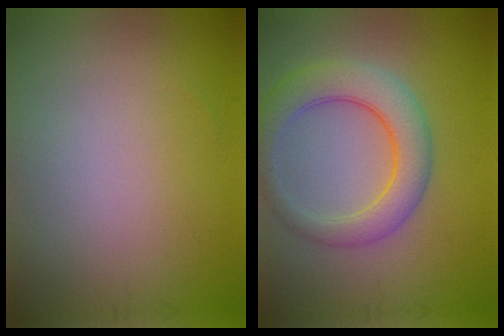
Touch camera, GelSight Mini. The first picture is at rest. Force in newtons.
{"total": 5.4, "press": 5.4, "slide": 0.1}